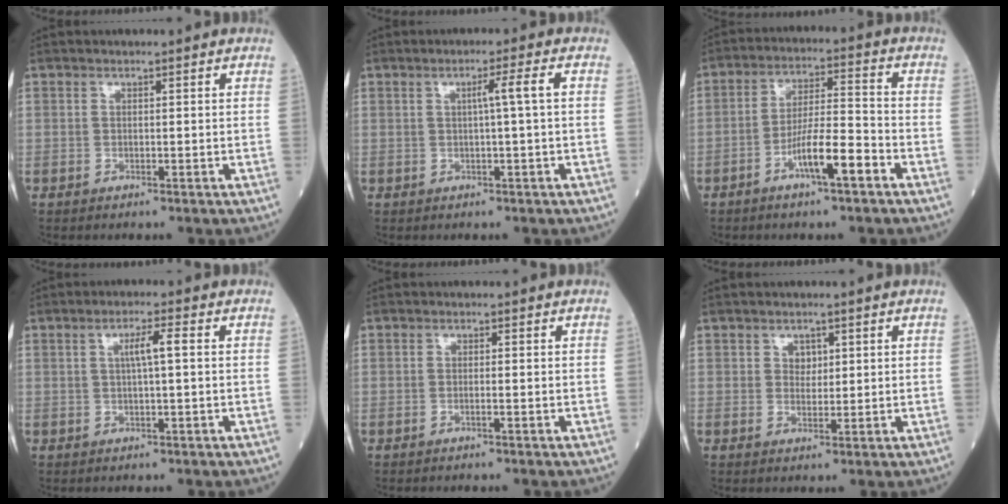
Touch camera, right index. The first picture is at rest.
{"total": 3.1, "force": [0.3, -0.8, 3.0], "torque": [-0.050, 0.005, 0.006]}
{"total": 8.4, "force": [-4.2, 0.9, 7.2], "torque": [-0.133, 0.004, -0.075]}
{"total": 3.4, "force": [0.5, 0.0, 3.3], "torque": [-0.060, 0.005, 0.009]}
{"total": 0.6, "force": [-0.3, -0.1, 0.6], "torque": [-0.013, 0.000, -0.005]}
{"total": 1.7, "force": [0.7, 1.3, 0.9], "torque": [-0.012, -0.003, 0.012]}